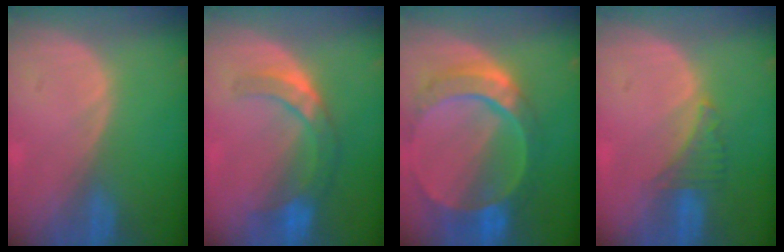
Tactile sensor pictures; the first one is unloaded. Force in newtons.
{"total": 7.2, "press": 6.4, "slide": 3.3}
{"total": 10.7, "press": 9.0, "slide": 5.7}
{"total": 2.9, "press": 2.9, "slide": 0.6}